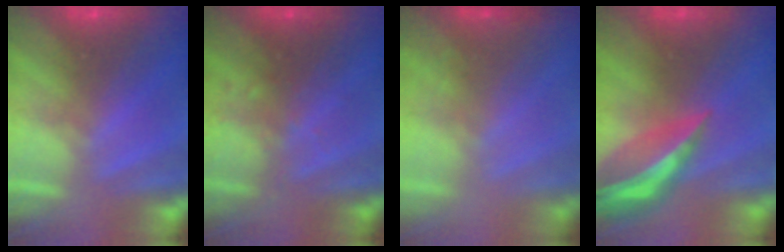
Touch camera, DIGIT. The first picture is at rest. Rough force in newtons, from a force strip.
{"total": 2.8}
{"total": 1.6}
{"total": 7.8}